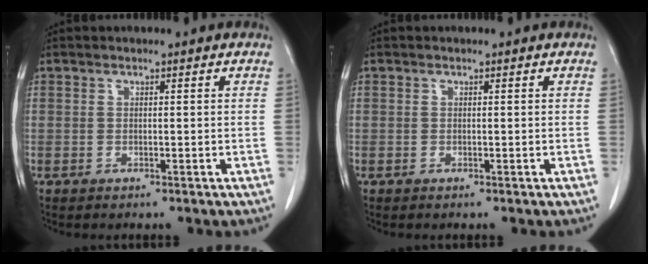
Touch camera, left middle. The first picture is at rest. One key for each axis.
{"total": 0.0}